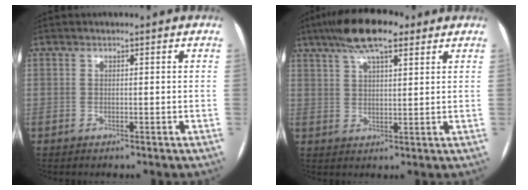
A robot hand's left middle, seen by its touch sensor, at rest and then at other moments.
{"total": 10.0, "force": [6.6, 2.6, 7.0], "torque": [-0.128, 0.022, 0.110]}